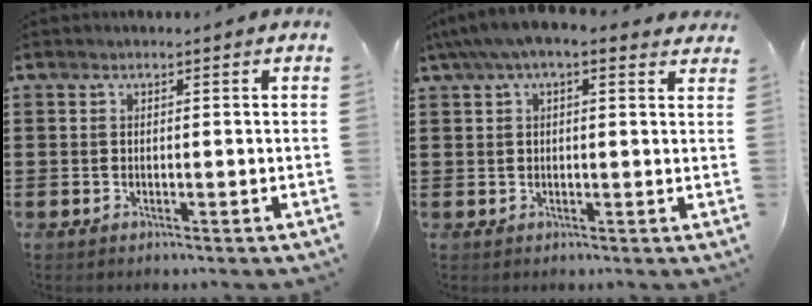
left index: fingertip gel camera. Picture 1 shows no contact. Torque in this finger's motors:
{"motor_torque": [2.14, 0.00, 0.81, 0.11]}